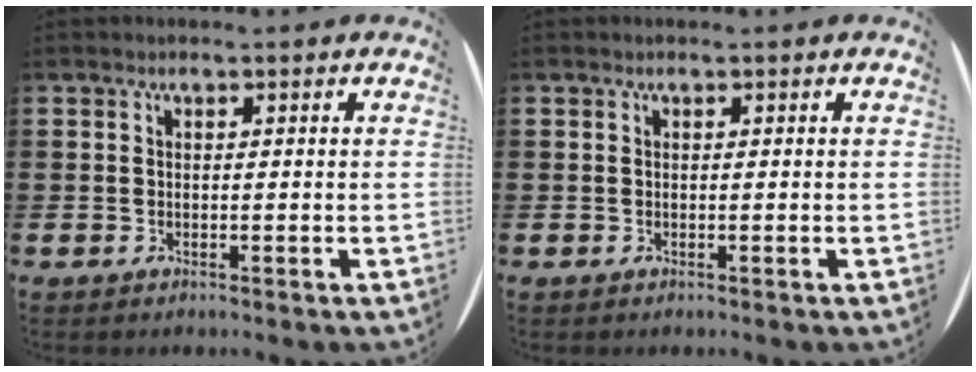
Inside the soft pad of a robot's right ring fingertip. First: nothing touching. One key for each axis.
{"total": 0.0}